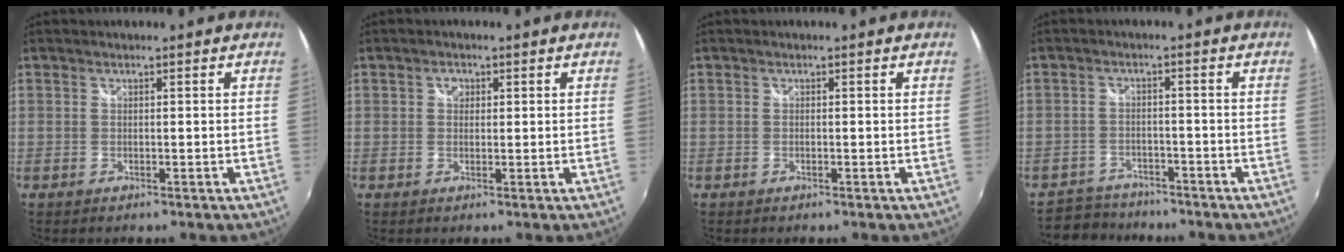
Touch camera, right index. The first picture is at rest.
{"total": 1.7, "force": [0.5, 1.4, 0.7], "torque": [-0.009, 0.006, 0.007]}
{"total": 0.0}
{"total": 7.0, "force": [-6.2, 3.1, 0.8], "torque": [-0.036, 0.000, -0.101]}